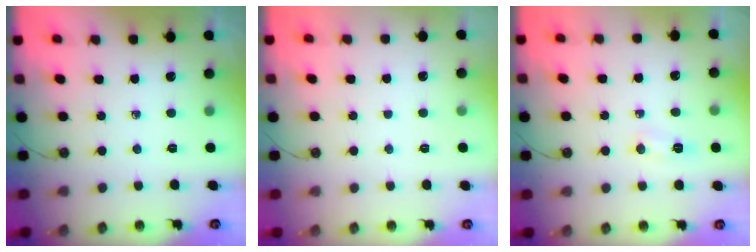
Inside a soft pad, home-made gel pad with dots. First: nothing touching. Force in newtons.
{"total": 1.3, "press": 1.3, "slide": 0.1}
{"total": 5.9, "press": 5.8, "slide": 0.7}